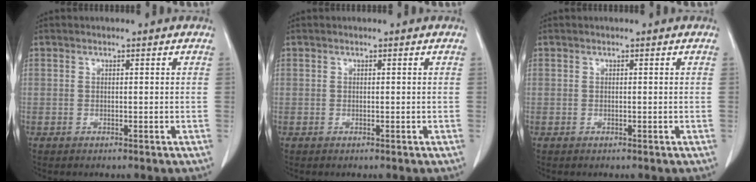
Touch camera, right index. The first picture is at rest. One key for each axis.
{"total": 0.0}
{"total": 0.0}